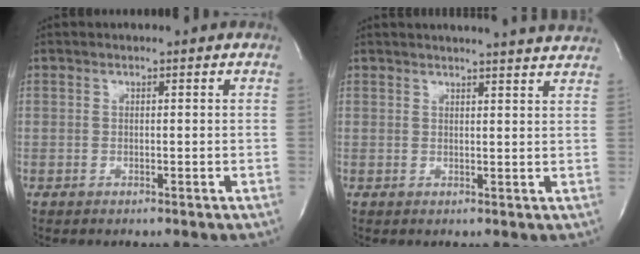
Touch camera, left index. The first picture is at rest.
{"total": 11.1, "force": [10.6, -0.4, 3.5], "torque": [-0.051, -0.017, 0.112]}